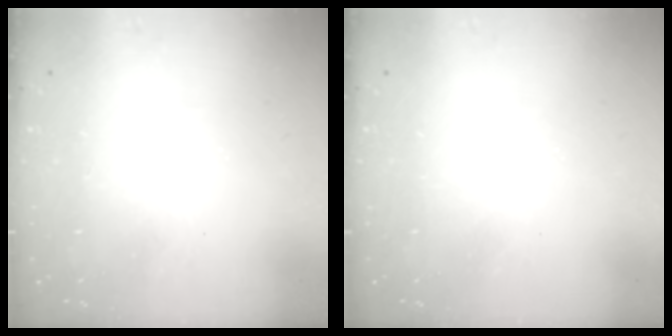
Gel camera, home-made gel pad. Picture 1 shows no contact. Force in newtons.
{"total": 0.0}